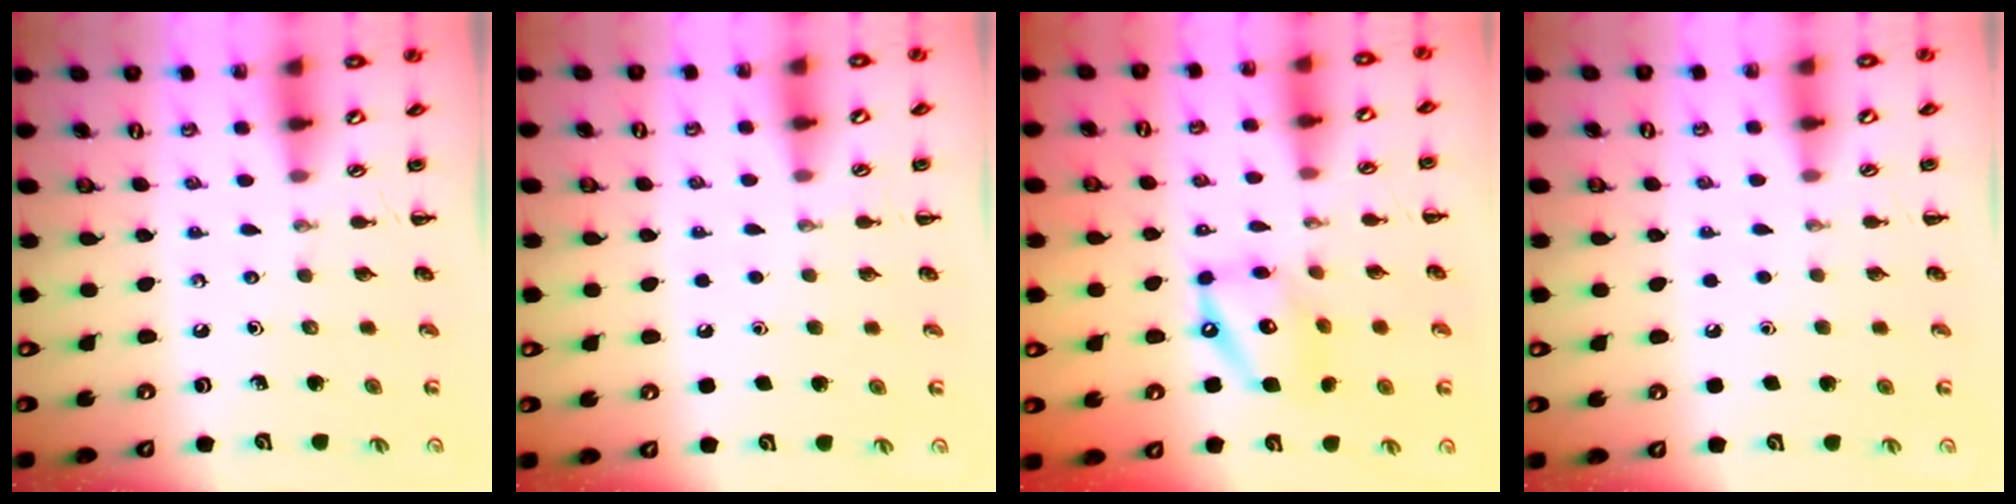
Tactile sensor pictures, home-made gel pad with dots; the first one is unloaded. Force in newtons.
{"total": 1.6, "press": 1.6, "slide": 0.1}
{"total": 12.5, "press": 12.3, "slide": 2.3}
{"total": 1.5, "press": 1.5, "slide": 0.1}